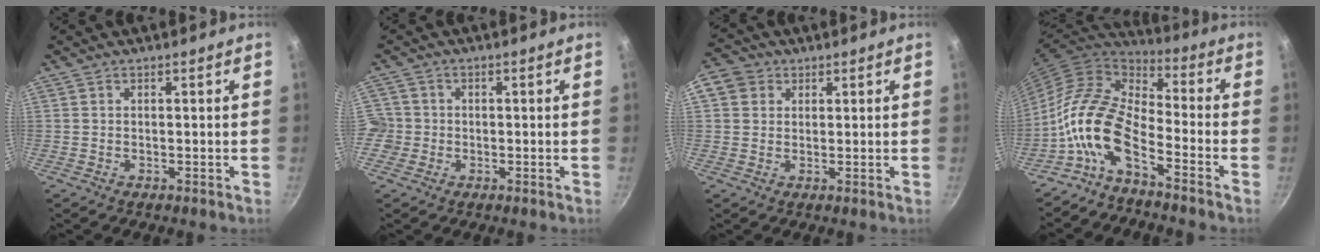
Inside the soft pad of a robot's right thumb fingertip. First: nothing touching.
{"total": 4.4, "force": [-1.1, 4.2, 0.9], "torque": [-0.002, 0.011, -0.021]}
{"total": 6.7, "force": [2.2, 5.7, 2.8], "torque": [-0.035, 0.007, 0.028]}
{"total": 13.9, "force": [-6.8, 6.6, 10.2], "torque": [-0.192, 0.068, -0.157]}